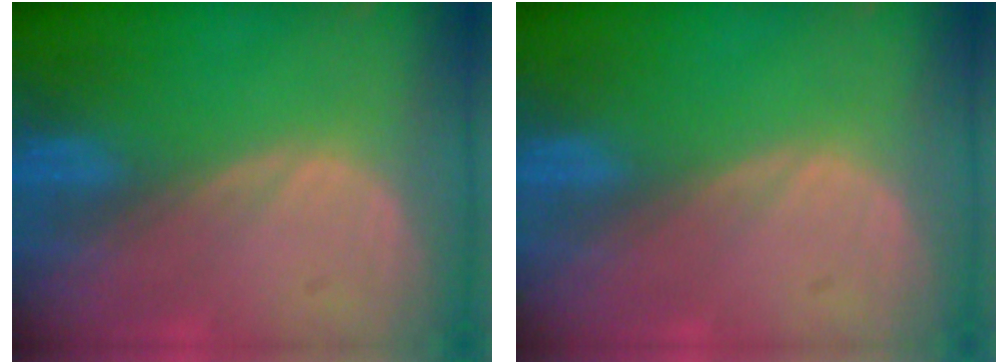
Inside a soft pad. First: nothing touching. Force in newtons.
{"total": 0.0}